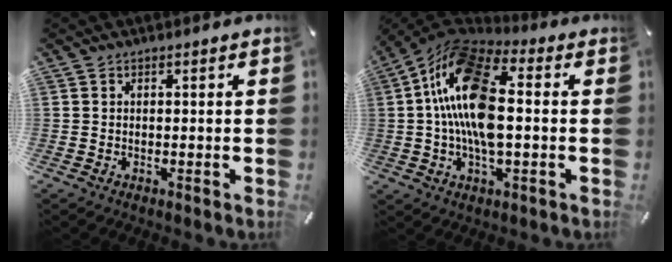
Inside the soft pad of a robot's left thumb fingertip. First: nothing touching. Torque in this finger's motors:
{"motor_torque": [0.77, 1.21, 2.77, 0.00, 0.84]}